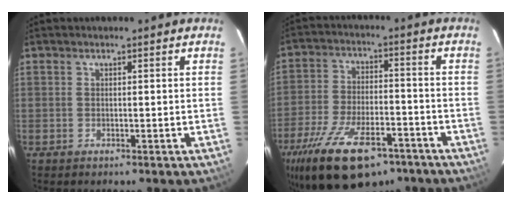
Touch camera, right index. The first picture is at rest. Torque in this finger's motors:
{"motor_torque": [1.80, -0.34, 0.93, 0.21]}